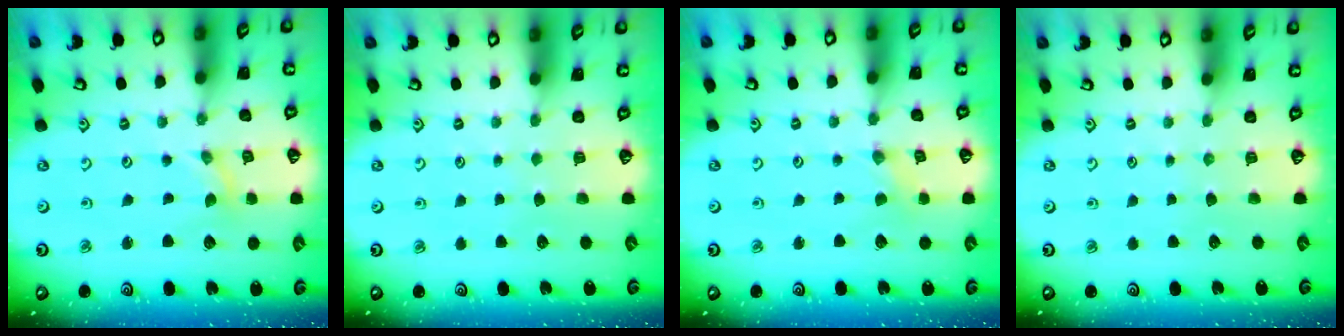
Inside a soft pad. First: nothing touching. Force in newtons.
{"total": 0.6, "press": 0.6, "slide": 0.1}
{"total": 0.0}
{"total": 0.0}